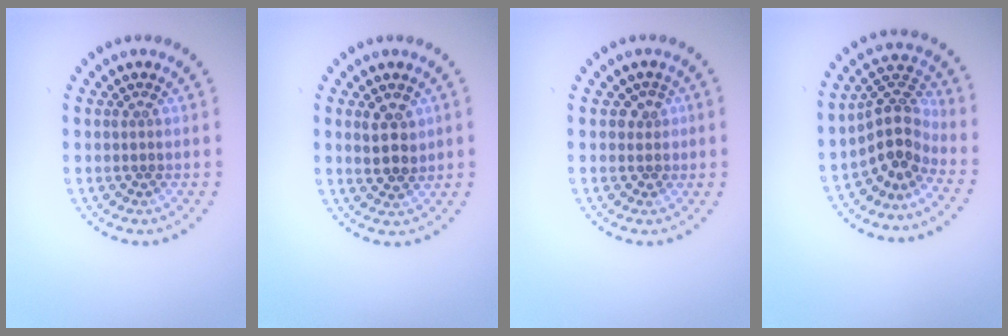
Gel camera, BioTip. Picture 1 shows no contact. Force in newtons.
{"total": 2.8, "press": 2.7, "slide": 0.8}
{"total": 1.4, "press": 1.1, "slide": 0.8}
{"total": 3.6, "press": 2.7, "slide": 2.4}